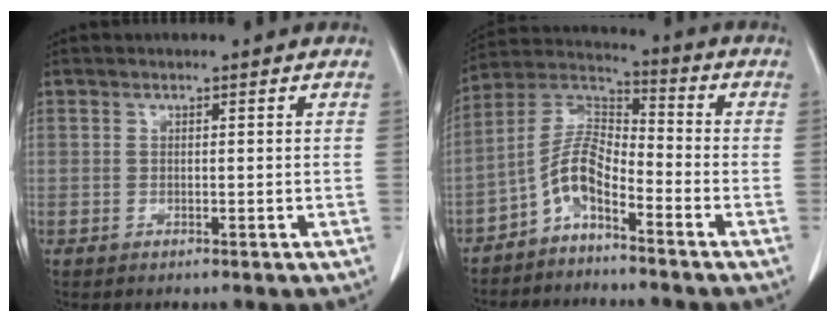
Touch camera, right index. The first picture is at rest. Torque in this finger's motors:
{"motor_torque": [1.34, -0.40, 0.29, 0.08]}